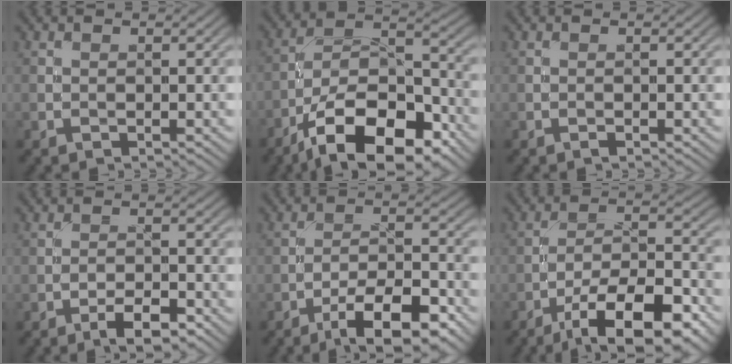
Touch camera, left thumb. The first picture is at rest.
{"total": 15.8, "force": [-9.7, 7.0, 10.4], "torque": [-0.179, -0.010, -0.171]}
{"total": 0.0}
{"total": 4.3, "force": [-2.8, 1.3, 3.0], "torque": [-0.048, 0.007, -0.047]}
{"total": 10.6, "force": [-6.8, 3.4, 7.5], "torque": [-0.118, 0.005, -0.111]}
{"total": 14.4, "force": [-9.2, 4.6, 10.1], "torque": [-0.165, -0.009, -0.148]}